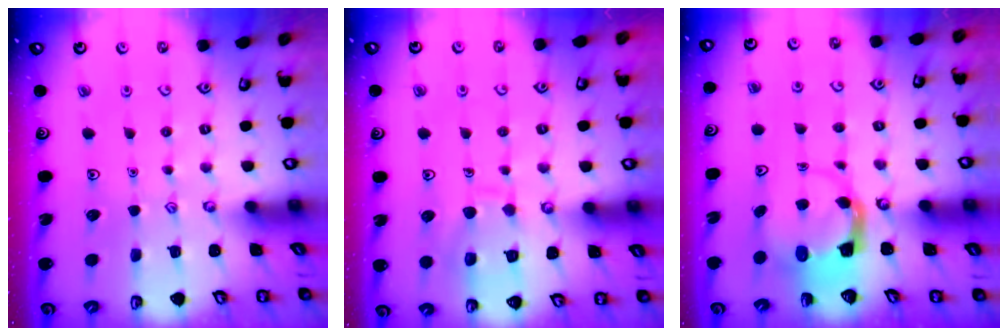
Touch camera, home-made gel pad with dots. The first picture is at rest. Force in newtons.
{"total": 9.8, "press": 9.7, "slide": 0.9}
{"total": 3.7, "press": 3.7, "slide": 0.5}